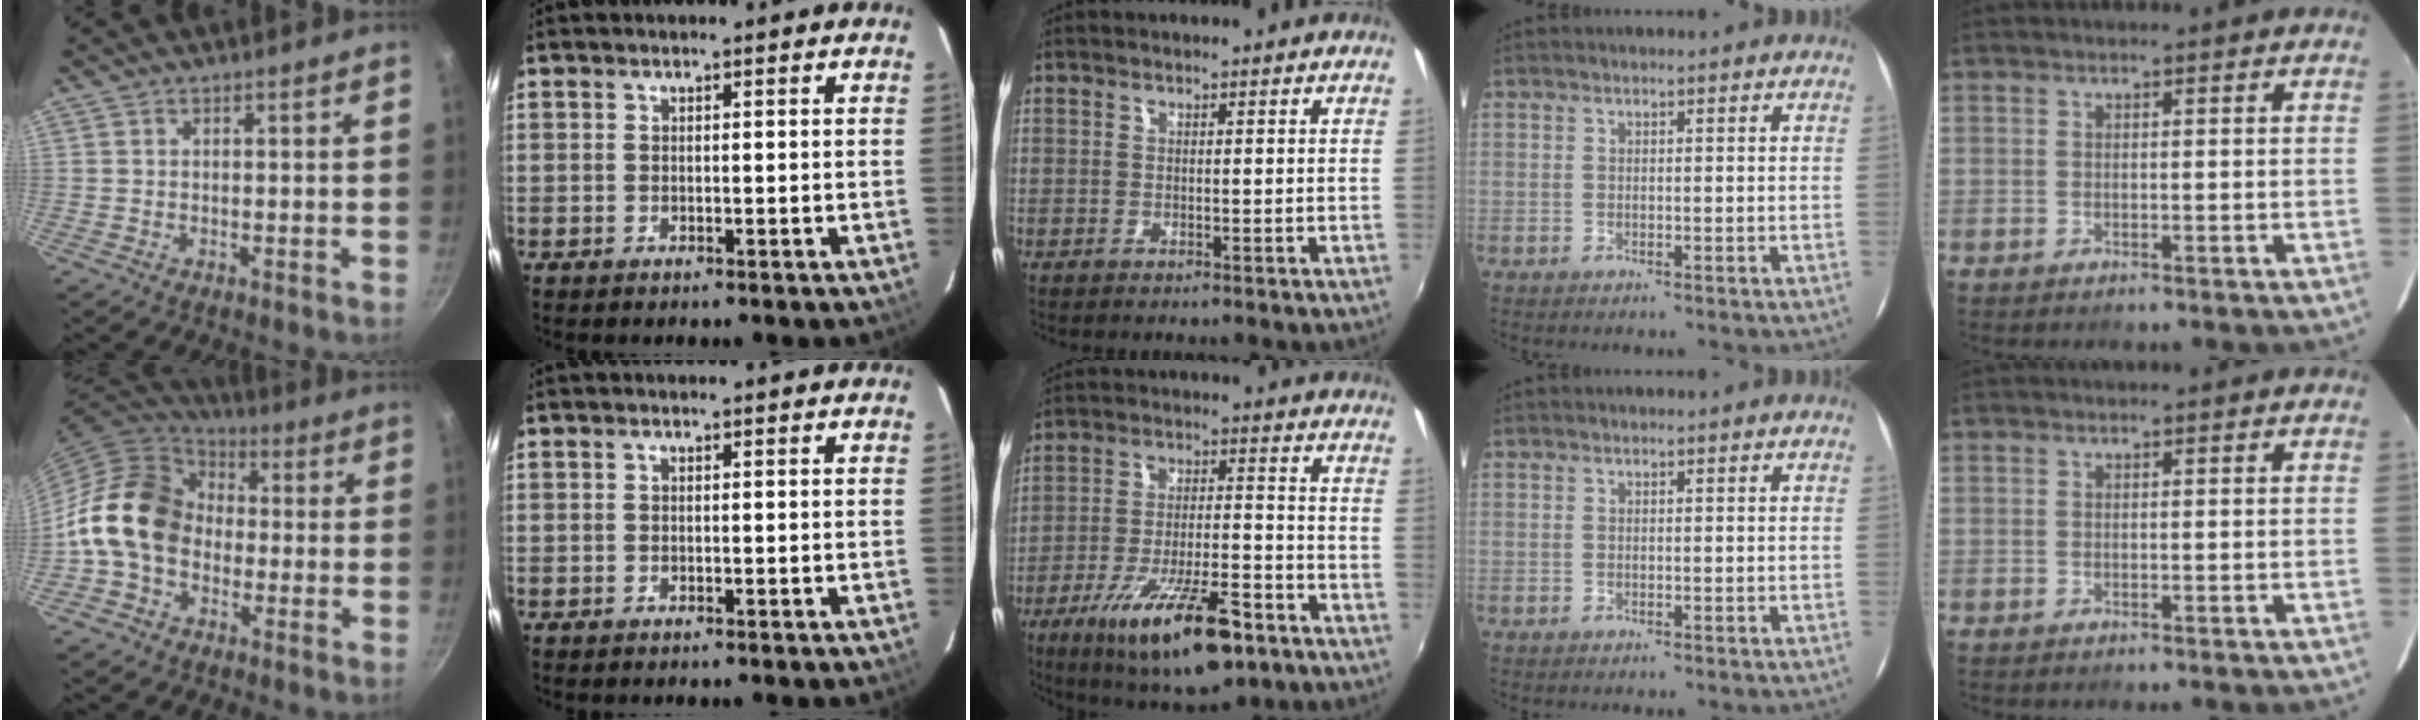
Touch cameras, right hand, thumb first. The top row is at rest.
{"thumb": {"total": 15.5, "force": [-1.3, 12.1, 9.5], "torque": [-0.133, 0.039, -0.041]}, "middle": {"total": 18.2, "force": [-10.9, 5.2, 13.5], "torque": [-0.241, -0.027, -0.170]}}